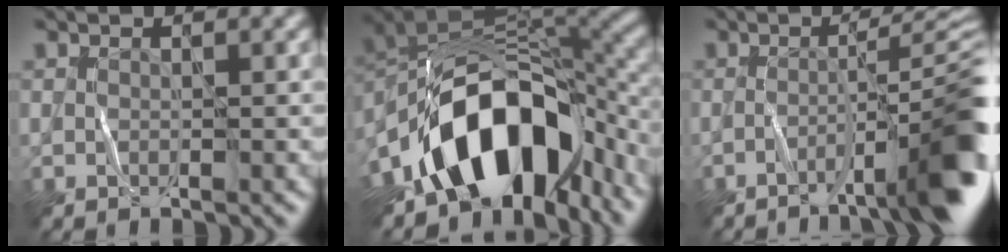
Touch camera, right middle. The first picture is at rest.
{"total": 13.5, "force": [-6.9, 8.0, 8.5], "torque": [-0.125, 0.010, -0.127]}
{"total": 9.4, "force": [-3.9, 1.4, 8.4], "torque": [-0.102, 0.014, -0.062]}